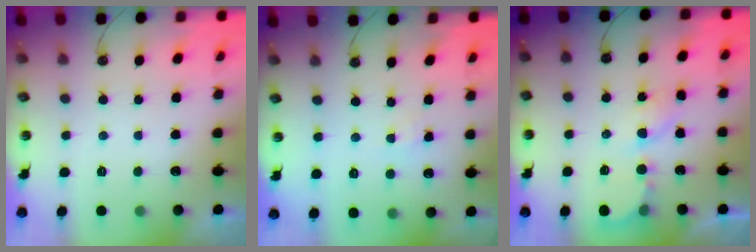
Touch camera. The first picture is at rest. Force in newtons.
{"total": 3.7, "press": 3.6, "slide": 0.6}
{"total": 6.0, "press": 6.0, "slide": 0.4}